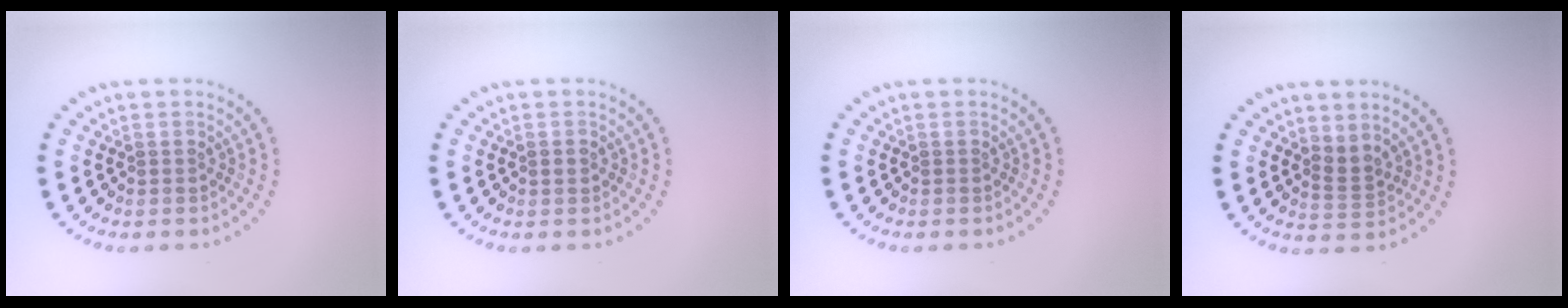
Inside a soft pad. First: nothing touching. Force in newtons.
{"total": 0.9, "press": 0.9, "slide": 0.1}
{"total": 0.0}
{"total": 1.9, "press": 1.3, "slide": 1.3}